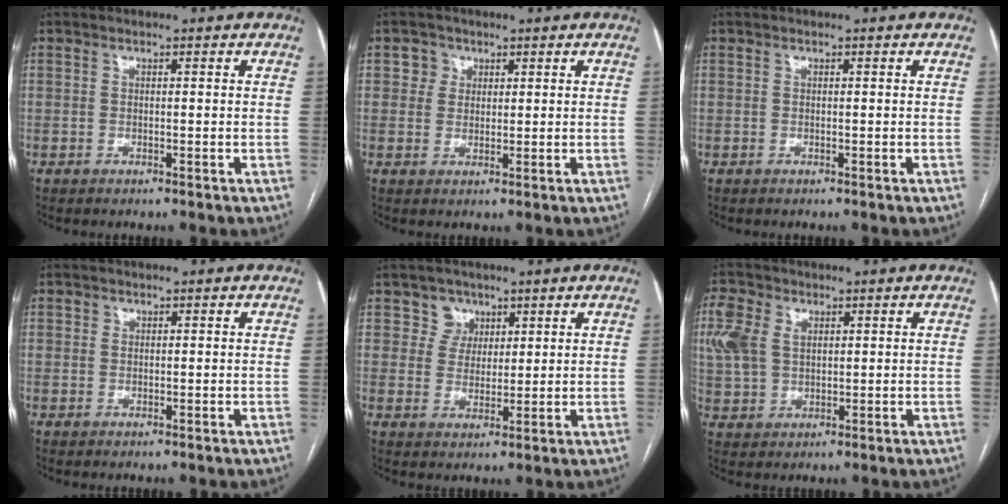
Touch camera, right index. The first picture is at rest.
{"total": 2.7, "force": [1.1, 2.4, 0.0], "torque": [0.009, 0.003, 0.013]}
{"total": 0.0}
{"total": 0.6, "force": [0.3, 0.5, 0.0], "torque": [0.006, 0.002, 0.002]}
{"total": 3.8, "force": [2.3, 3.1, -0.3], "torque": [0.012, 0.003, 0.038]}
{"total": 7.4, "force": [2.9, 5.1, 4.5], "torque": [-0.131, 0.020, 0.058]}